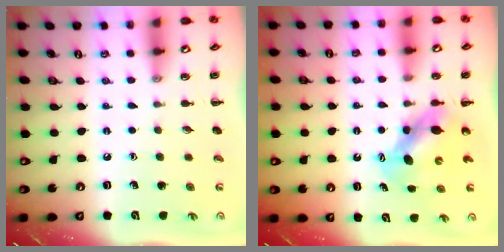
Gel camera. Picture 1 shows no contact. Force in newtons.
{"total": 7.1, "press": 7.0, "slide": 1.4}